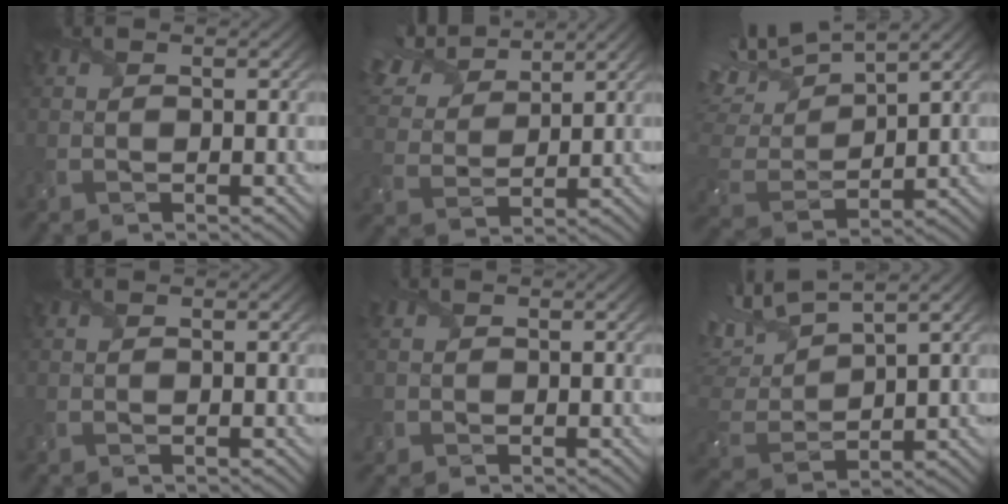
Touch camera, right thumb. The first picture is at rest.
{"total": 10.4, "force": [7.8, 4.0, 5.5], "torque": [-0.161, 0.029, 0.145]}
{"total": 13.6, "force": [10.1, 3.8, 8.3], "torque": [-0.206, 0.029, 0.159]}
{"total": 0.0}
{"total": 1.7, "force": [0.0, 1.7, 0.1], "torque": [-0.008, -0.003, -0.005]}
{"total": 10.3, "force": [7.5, 2.6, 6.5], "torque": [-0.173, 0.025, 0.142]}